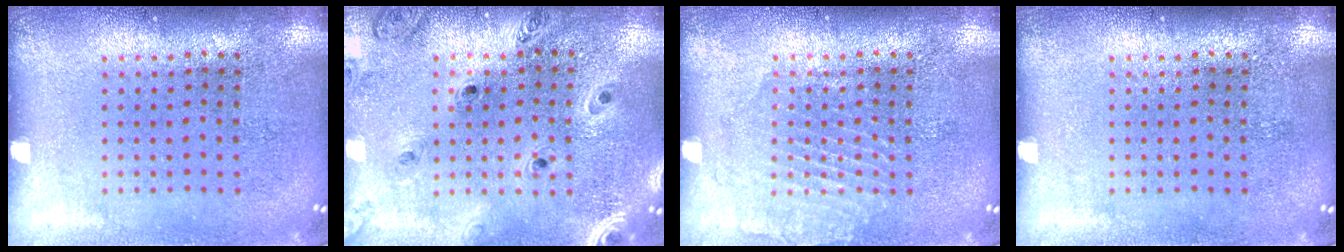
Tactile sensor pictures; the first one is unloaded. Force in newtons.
{"total": 1.4, "press": 1.4, "slide": 0.1}
{"total": 1.4, "press": 1.4, "slide": 0.0}
{"total": 0.0}